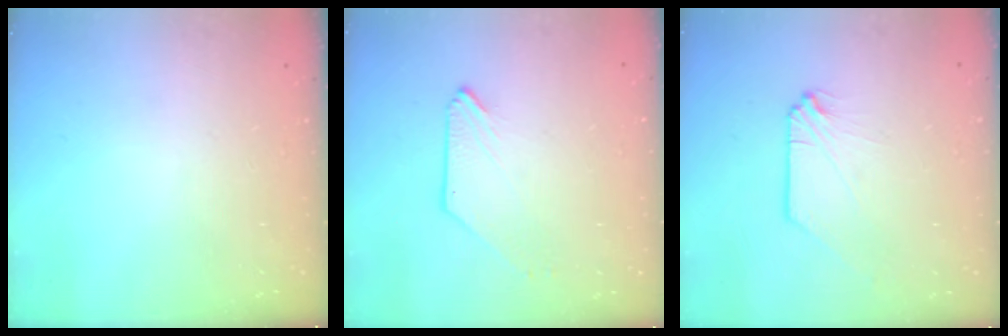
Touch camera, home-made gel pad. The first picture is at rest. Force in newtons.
{"total": 0.0}
{"total": 0.0}